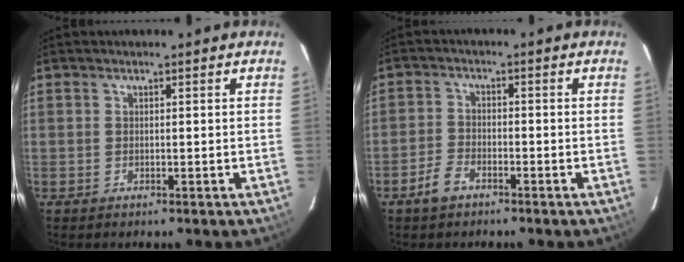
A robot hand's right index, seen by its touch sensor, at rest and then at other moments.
{"total": 4.1, "force": [-2.9, 2.1, 2.0], "torque": [-0.054, 0.005, -0.055]}